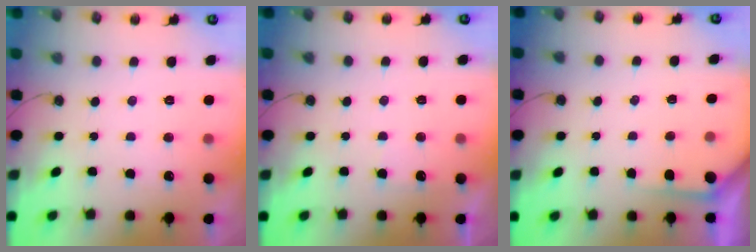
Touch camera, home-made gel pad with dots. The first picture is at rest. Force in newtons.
{"total": 2.2, "press": 2.2, "slide": 0.3}
{"total": 2.7, "press": 2.7, "slide": 0.3}